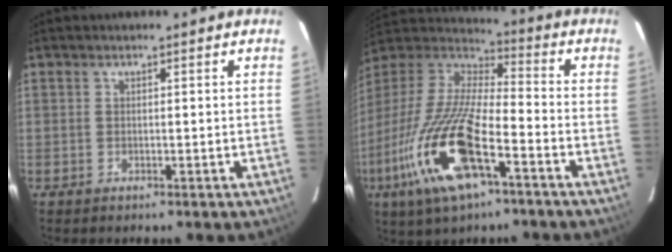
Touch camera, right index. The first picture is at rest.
{"total": 22.4, "force": [-10.4, 6.6, 18.7], "torque": [-0.382, -0.050, -0.204]}